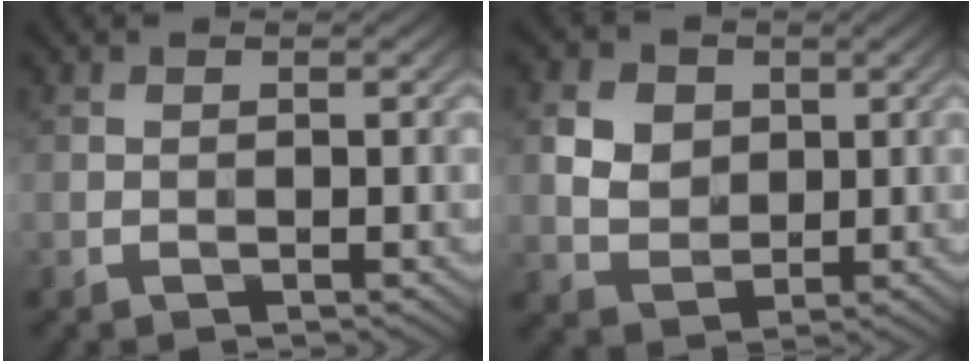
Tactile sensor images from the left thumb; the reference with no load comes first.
{"total": 5.3, "force": [1.4, 4.3, 2.7], "torque": [-0.075, 0.000, 0.018]}